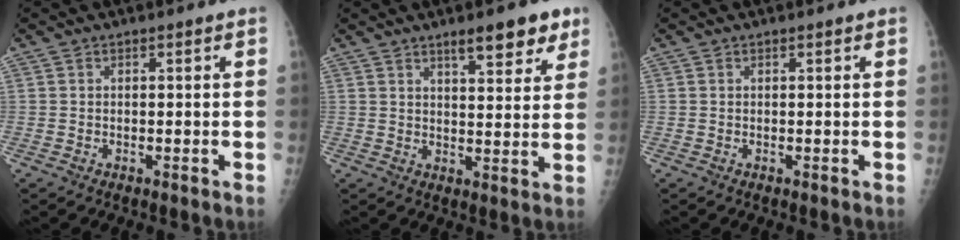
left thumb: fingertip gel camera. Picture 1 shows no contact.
{"total": 8.6, "force": [5.6, 2.7, 5.9], "torque": [-0.056, -0.030, 0.078]}
{"total": 0.0}